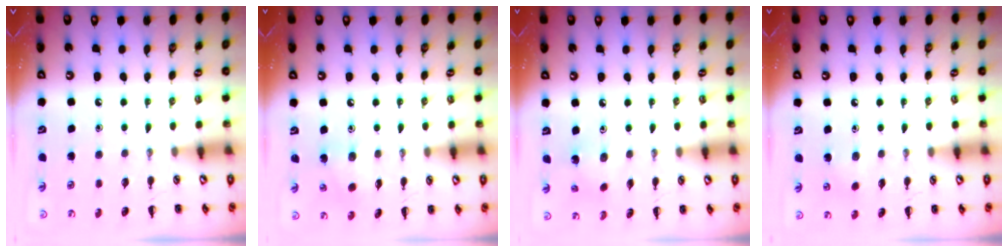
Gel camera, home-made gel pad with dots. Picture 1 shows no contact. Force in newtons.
{"total": 6.2, "press": 6.2, "slide": 0.6}
{"total": 2.4, "press": 2.2, "slide": 0.8}
{"total": 6.5, "press": 6.4, "slide": 0.7}